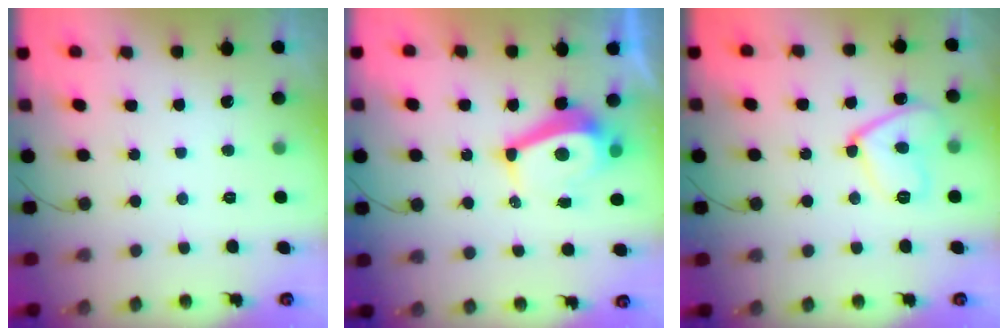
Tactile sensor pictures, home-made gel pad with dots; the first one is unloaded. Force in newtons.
{"total": 8.6, "press": 8.5, "slide": 0.9}
{"total": 12.4, "press": 12.1, "slide": 2.7}